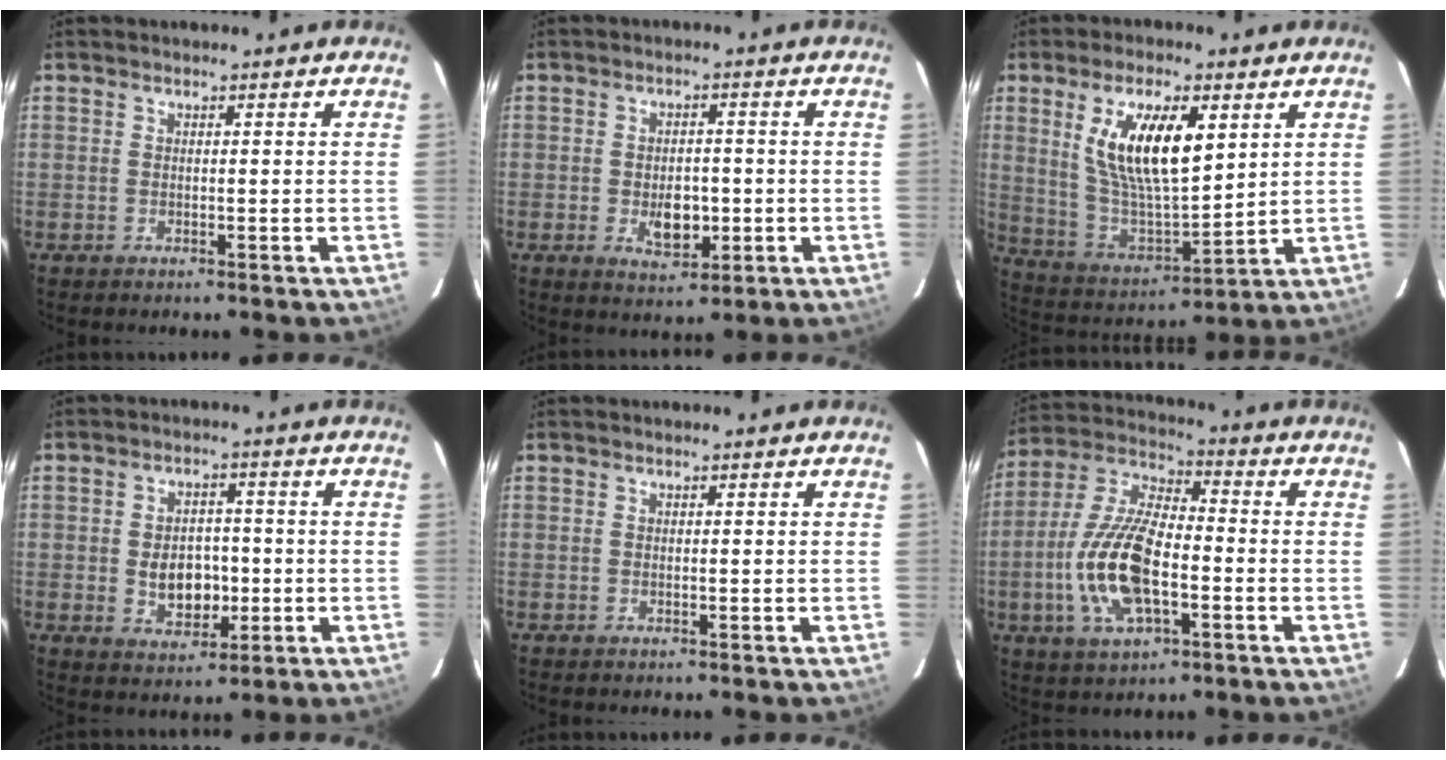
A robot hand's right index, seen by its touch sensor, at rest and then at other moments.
{"total": 6.3, "force": [-1.4, 3.9, 4.7], "torque": [-0.082, -0.002, -0.015]}
{"total": 16.0, "force": [5.6, 6.1, 13.7], "torque": [-0.256, 0.000, 0.115]}
{"total": 7.6, "force": [-1.1, 5.4, 5.1], "torque": [-0.098, 0.006, -0.007]}
{"total": 0.0}
{"total": 16.3, "force": [-4.0, 6.9, 14.2], "torque": [-0.301, -0.002, -0.077]}